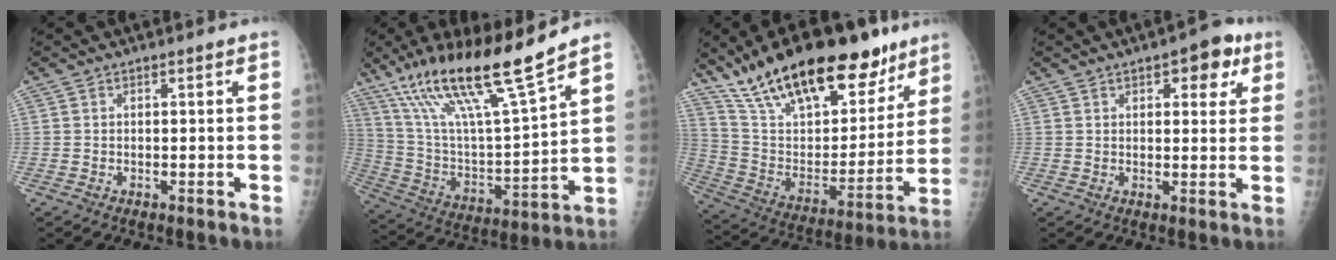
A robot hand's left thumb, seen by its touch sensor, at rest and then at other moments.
{"total": 21.0, "force": [14.7, 2.2, 14.9], "torque": [-0.253, -0.060, 0.275]}
{"total": 29.4, "force": [20.2, 11.9, 17.7], "torque": [-0.264, -0.050, 0.340]}
{"total": 7.1, "force": [3.5, 3.4, 5.2], "torque": [-0.035, -0.009, 0.037]}